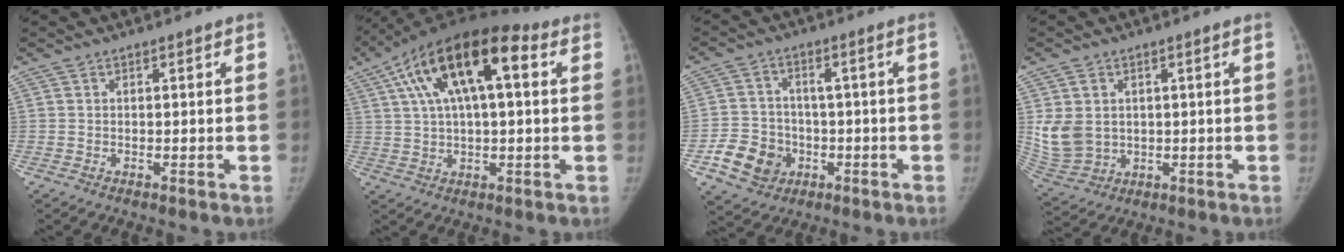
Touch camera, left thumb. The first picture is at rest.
{"total": 19.5, "force": [6.5, 8.4, 16.3], "torque": [-0.277, 0.028, 0.098]}
{"total": 9.0, "force": [-3.2, 7.8, 3.4], "torque": [-0.035, 0.023, -0.046]}
{"total": 9.0, "force": [1.1, 7.2, 5.3], "torque": [-0.095, -0.007, 0.039]}